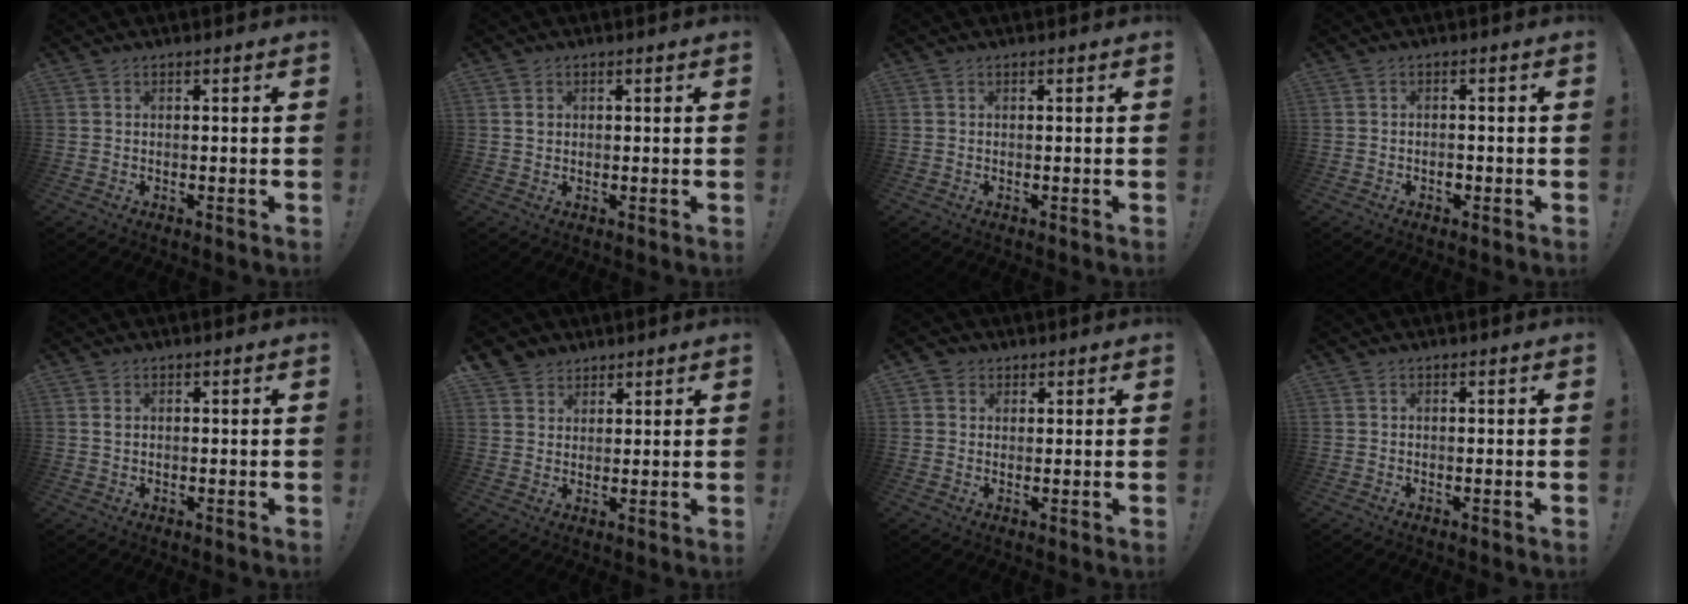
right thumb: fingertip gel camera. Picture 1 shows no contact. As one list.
[{"total": 1.4, "force": [0.7, 1.2, 0.2], "torque": [0.010, -0.002, 0.008]}, {"total": 0.0}, {"total": 1.4, "force": [-0.5, 1.2, 0.6], "torque": [0.000, -0.006, -0.012]}, {"total": 0.9, "force": [0.7, 0.6, 0.3], "torque": [0.001, 0.001, 0.011]}, {"total": 4.8, "force": [3.4, 3.3, 0.1], "torque": [-0.004, -0.025, 0.067]}, {"total": 2.8, "force": [1.3, 2.4, 0.5], "torque": [-0.006, -0.002, 0.024]}, {"total": 0.0}]